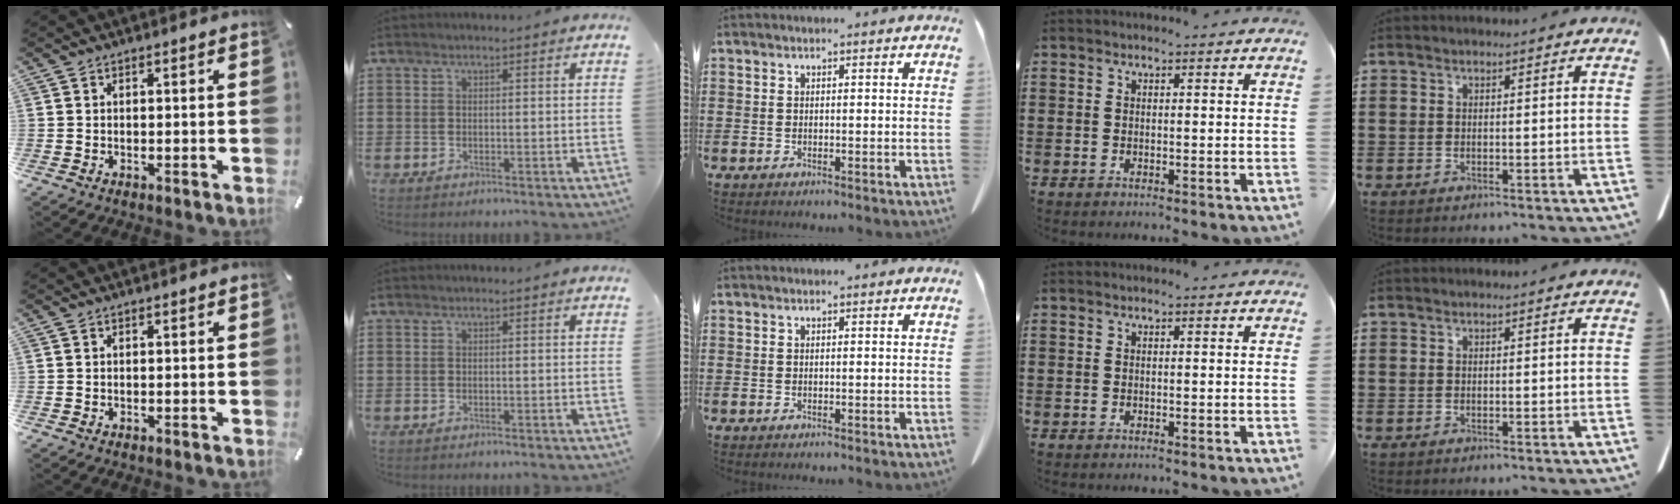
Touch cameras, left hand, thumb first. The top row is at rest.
{}